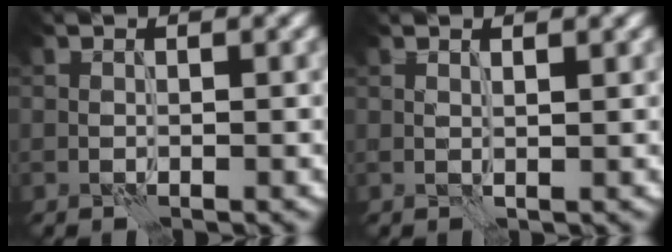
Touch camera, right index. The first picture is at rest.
{"total": 0.9, "force": [0.5, 0.1, 0.7], "torque": [-0.013, -0.003, 0.009]}